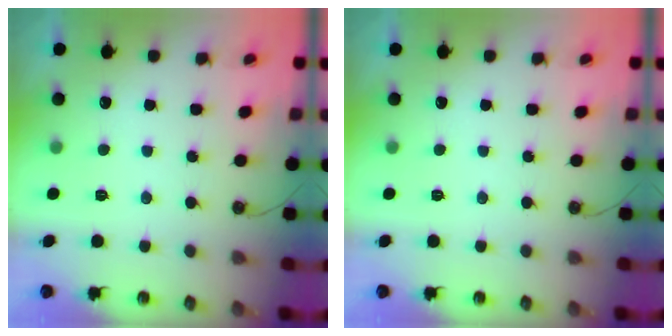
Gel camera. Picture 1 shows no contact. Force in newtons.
{"total": 0.0}